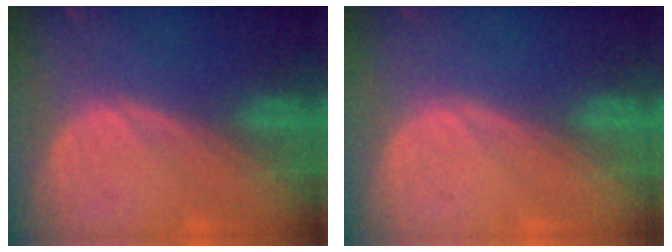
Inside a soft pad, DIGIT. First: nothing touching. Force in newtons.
{"total": 0.0}